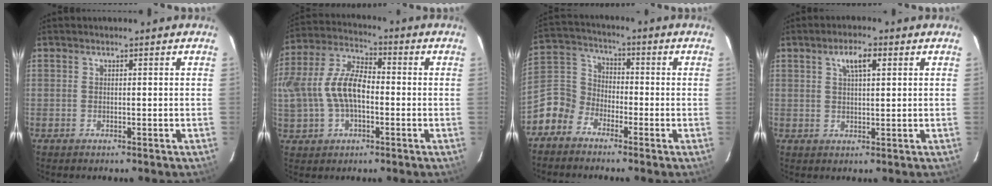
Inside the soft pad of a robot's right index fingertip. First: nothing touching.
{"total": 15.3, "force": [-1.3, 9.0, 12.2], "torque": [-0.272, 0.018, -0.021]}
{"total": 7.9, "force": [-4.7, 6.1, 1.6], "torque": [-0.047, 0.035, -0.114]}
{"total": 4.5, "force": [2.1, 1.5, 3.7], "torque": [-0.067, 0.010, 0.037]}